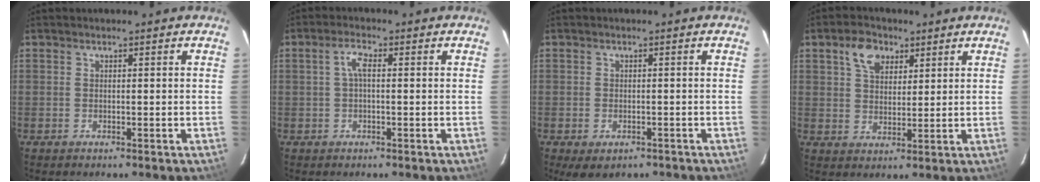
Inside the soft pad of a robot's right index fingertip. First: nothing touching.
{"total": 2.7, "force": [0.2, 0.9, 2.6], "torque": [-0.053, 0.010, 0.004]}
{"total": 4.6, "force": [-2.7, 2.6, 2.6], "torque": [-0.048, -0.015, -0.032]}
{"total": 6.3, "force": [3.3, 4.1, 3.5], "torque": [-0.057, 0.019, 0.059]}